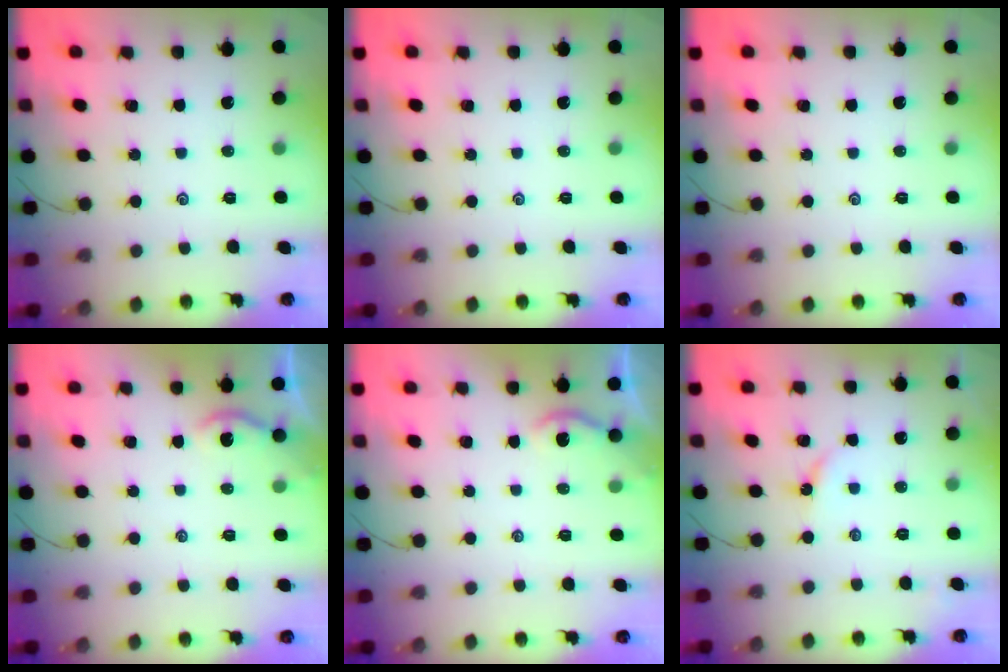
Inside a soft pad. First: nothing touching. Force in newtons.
{"total": 0.0}
{"total": 0.0}
{"total": 2.3, "press": 2.3, "slide": 0.2}
{"total": 2.3, "press": 2.3, "slide": 0.2}
{"total": 2.9, "press": 2.9, "slide": 0.3}